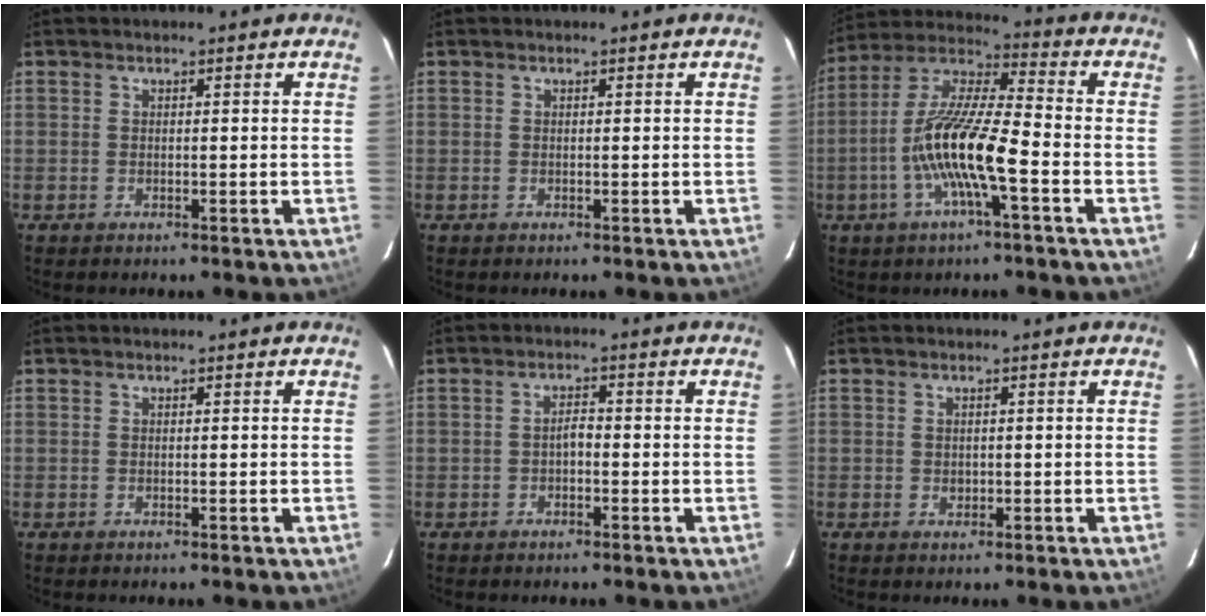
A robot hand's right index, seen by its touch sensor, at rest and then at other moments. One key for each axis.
{"total": 0.0}
{"total": 14.2, "fx": -4.7, "fy": 2.1, "fz": 13.2, "tx": -0.263, "ty": -0.002, "tz": -0.097}
{"total": 0.0}
{"total": 1.8, "fx": -0.7, "fy": 0.8, "fz": 1.4, "tx": -0.028, "ty": 0.008, "tz": -0.013}
{"total": 1.0, "fx": 0.0, "fy": 0.9, "fz": 0.3, "tx": -0.001, "ty": 0.000, "tz": 0.002}